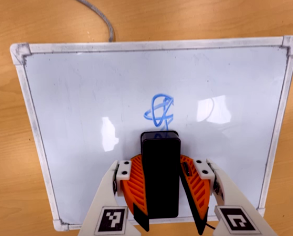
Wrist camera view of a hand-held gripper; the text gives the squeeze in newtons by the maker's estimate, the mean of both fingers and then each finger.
{"total": 8.7, "left": 9.0, "right": 8.4}